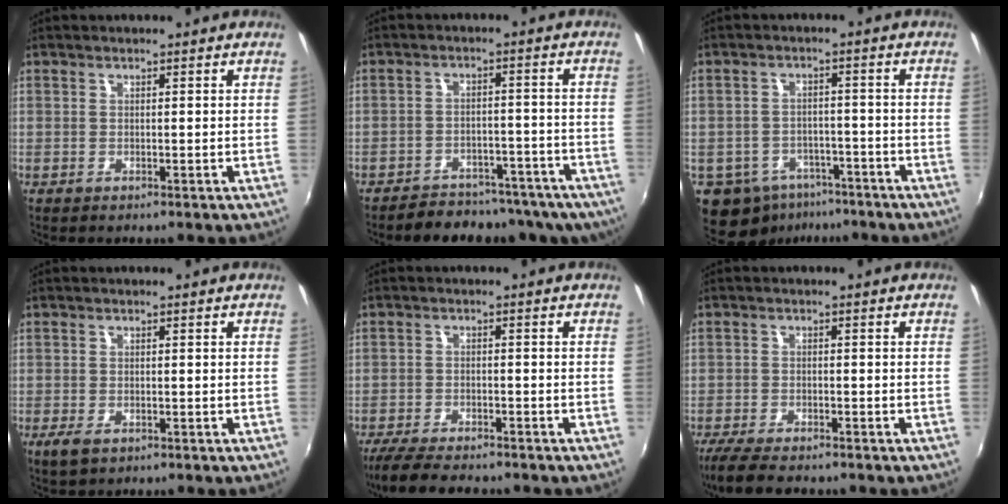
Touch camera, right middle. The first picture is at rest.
{"total": 16.8, "force": [-13.9, 6.9, 6.3], "torque": [-0.118, 0.014, -0.159]}
{"total": 10.0, "force": [-6.1, 7.1, 3.4], "torque": [-0.096, 0.006, -0.076]}
{"total": 2.5, "force": [-1.4, 1.1, 1.8], "torque": [-0.037, -0.008, -0.025]}
{"total": 9.0, "force": [-7.9, 1.6, 4.1], "torque": [-0.101, -0.026, -0.134]}
{"total": 7.4, "force": [-6.3, 1.4, 3.7], "torque": [-0.094, -0.029, -0.112]}